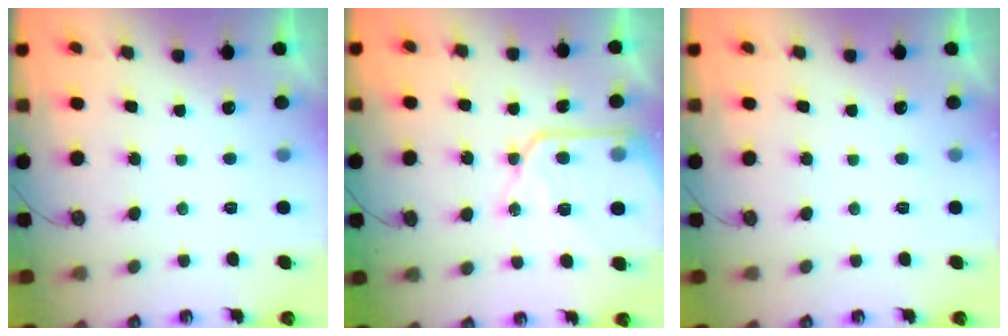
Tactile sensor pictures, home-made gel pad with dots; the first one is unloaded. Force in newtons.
{"total": 14.2, "press": 14.1, "slide": 1.3}
{"total": 0.0}